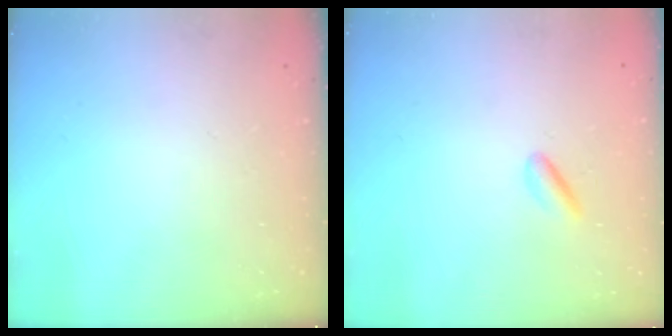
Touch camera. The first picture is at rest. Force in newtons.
{"total": 2.4, "press": 2.2, "slide": 0.8}